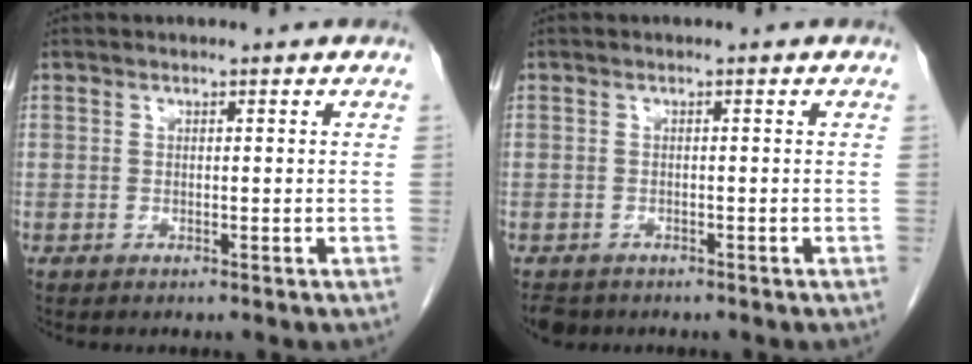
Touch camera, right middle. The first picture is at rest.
{"total": 2.9, "force": [-2.3, 1.6, 0.7], "torque": [-0.016, -0.003, -0.034]}